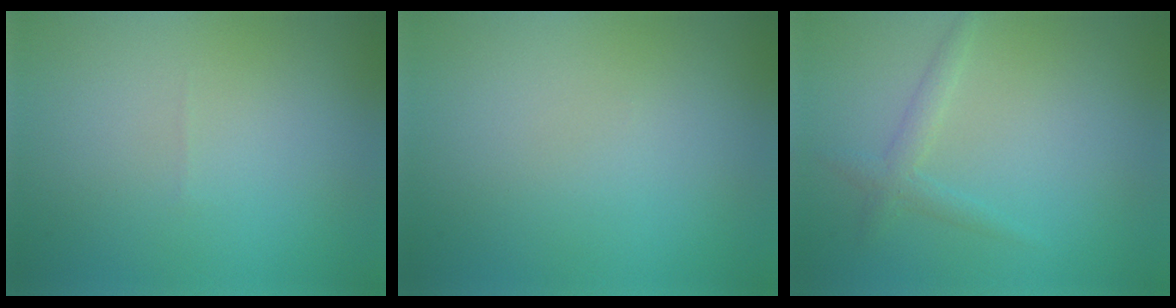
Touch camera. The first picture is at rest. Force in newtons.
{"total": 0.0}
{"total": 1.6, "press": 1.6, "slide": 0.1}